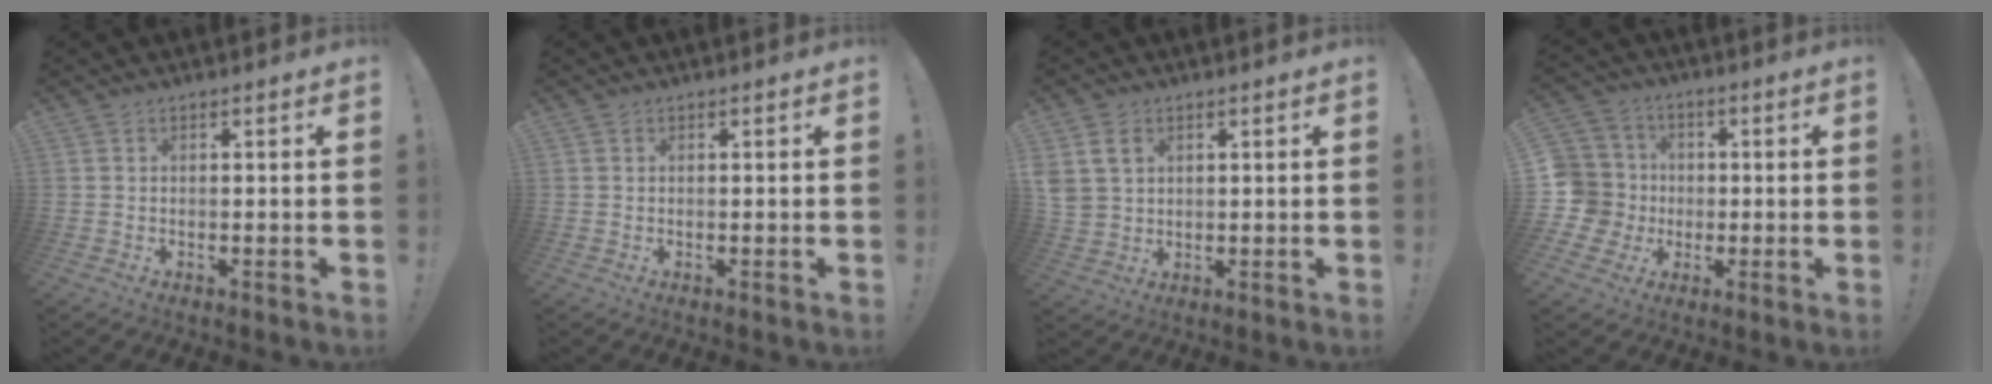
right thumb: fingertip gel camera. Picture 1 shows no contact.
{"total": 0.0}
{"total": 6.6, "force": [2.7, 5.1, 3.3], "torque": [-0.052, -0.003, 0.054]}
{"total": 11.2, "force": [-0.8, 10.6, 3.5], "torque": [-0.068, 0.010, -0.005]}